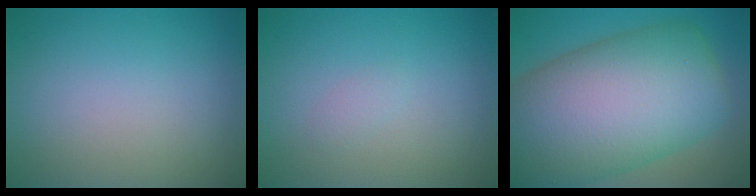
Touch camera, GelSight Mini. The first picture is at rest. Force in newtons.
{"total": 0.6, "press": 0.6, "slide": 0.0}
{"total": 16.9, "press": 16.9, "slide": 0.7}